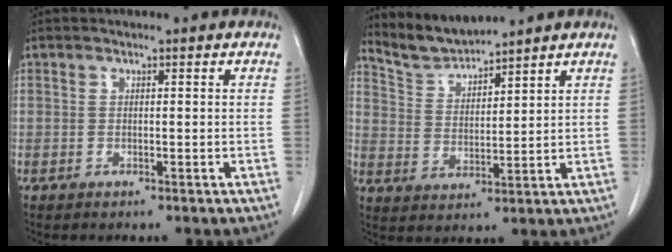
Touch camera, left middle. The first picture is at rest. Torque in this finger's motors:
{"motor_torque": [-0.06, -0.12, -0.02, -0.01]}